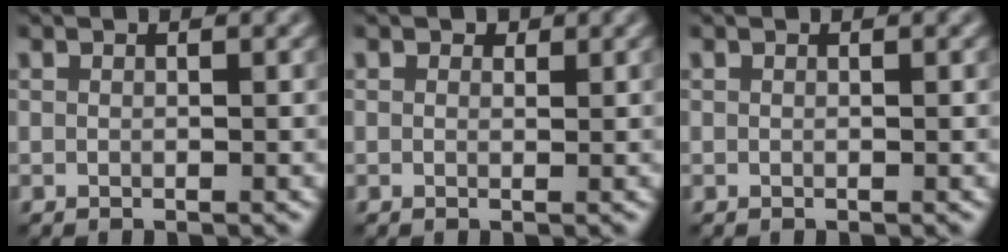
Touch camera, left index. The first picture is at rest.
{"total": 0.6, "force": [0.4, 0.4, 0.2], "torque": [-0.001, -0.003, 0.003]}
{"total": 0.0}